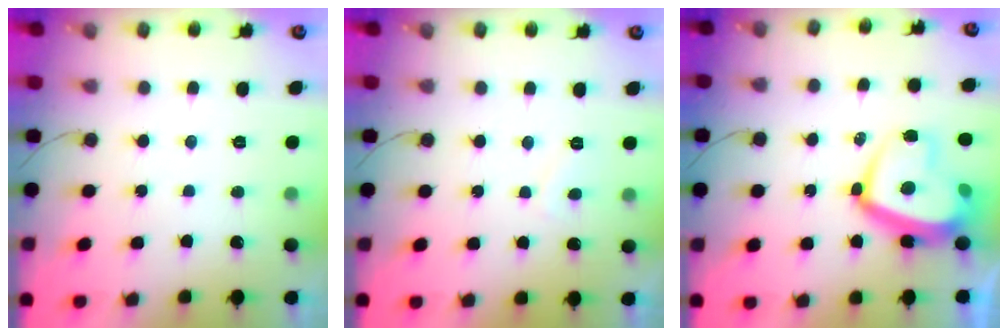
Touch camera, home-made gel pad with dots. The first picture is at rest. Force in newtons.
{"total": 1.8, "press": 1.7, "slide": 0.6}
{"total": 15.0, "press": 14.9, "slide": 1.5}